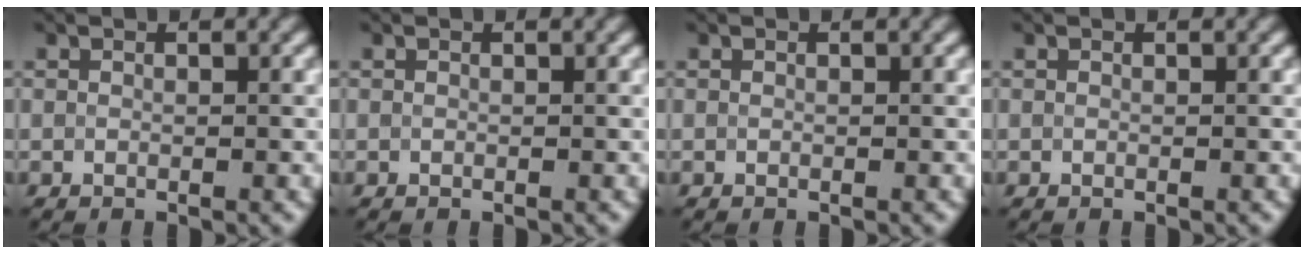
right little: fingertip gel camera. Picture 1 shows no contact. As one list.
[{"total": 0.0}, {"total": 0.0}, {"total": 0.0}]